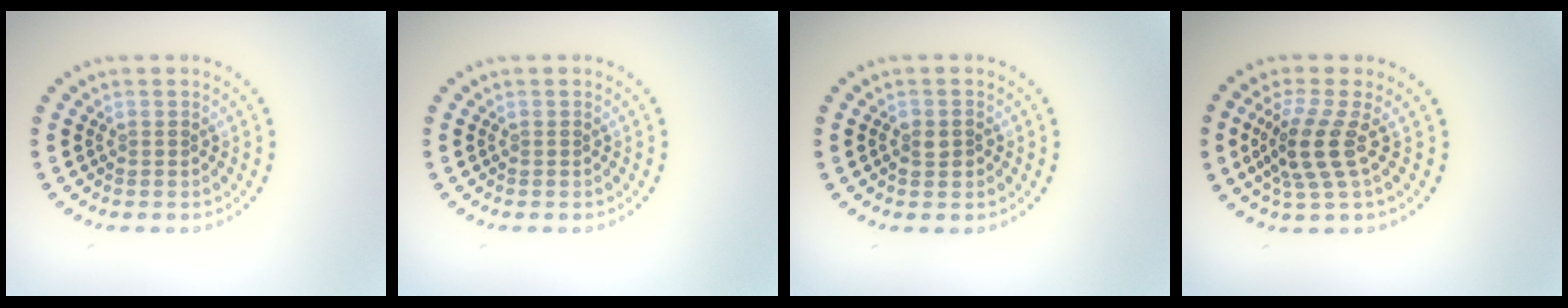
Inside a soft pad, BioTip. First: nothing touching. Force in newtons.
{"total": 0.0}
{"total": 1.6, "press": 1.5, "slide": 0.5}
{"total": 3.7, "press": 2.8, "slide": 2.5}